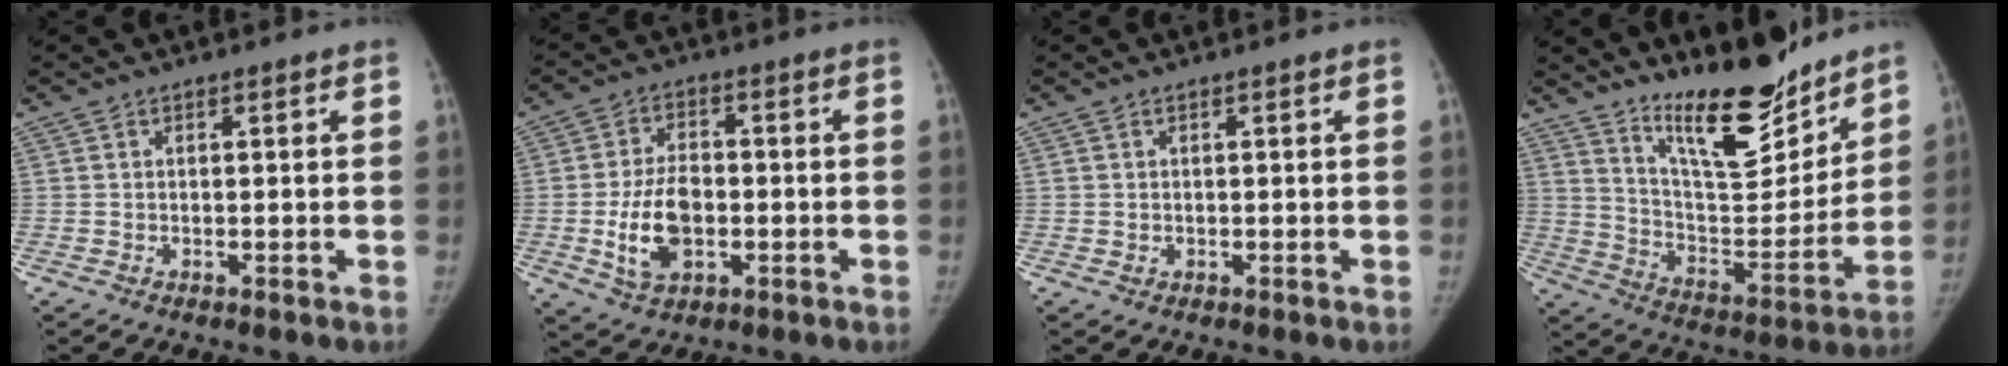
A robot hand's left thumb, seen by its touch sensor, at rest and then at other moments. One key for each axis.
{"total": 10.2, "fx": -2.1, "fy": 6.3, "fz": 7.7, "tx": -0.128, "ty": 0.009, "tz": -0.033}
{"total": 0.6, "fx": 0.0, "fy": 0.5, "fz": 0.3, "tx": 0.002, "ty": 0.000, "tz": 0.001}
{"total": 18.4, "fx": 14.5, "fy": 5.3, "fz": 10.0, "tx": -0.109, "ty": -0.117, "tz": 0.244}